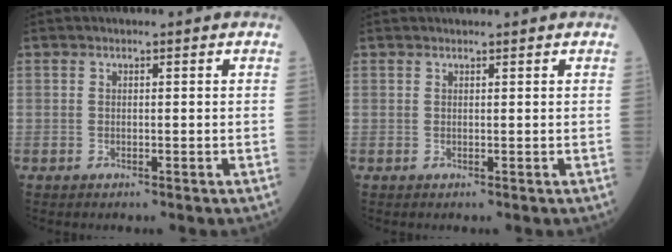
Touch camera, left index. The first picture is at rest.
{"total": 1.7, "force": [1.6, 0.0, 0.4], "torque": [-0.008, 0.013, 0.025]}